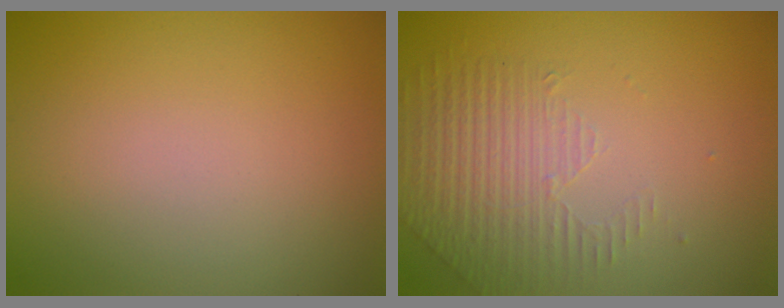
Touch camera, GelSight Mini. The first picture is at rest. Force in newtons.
{"total": 1.7, "press": 1.3, "slide": 1.1}